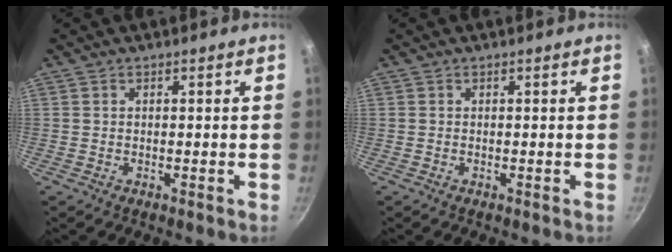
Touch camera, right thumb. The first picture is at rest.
{"total": 0.0}